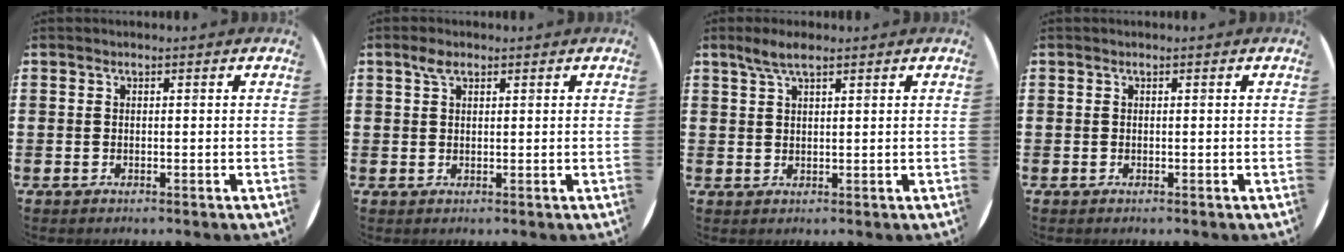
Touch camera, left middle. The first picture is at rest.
{"total": 1.9, "force": [1.2, 0.9, 1.2], "torque": [-0.018, 0.003, 0.020]}
{"total": 3.1, "force": [2.3, 0.7, 1.9], "torque": [-0.035, 0.002, 0.040]}
{"total": 0.0}